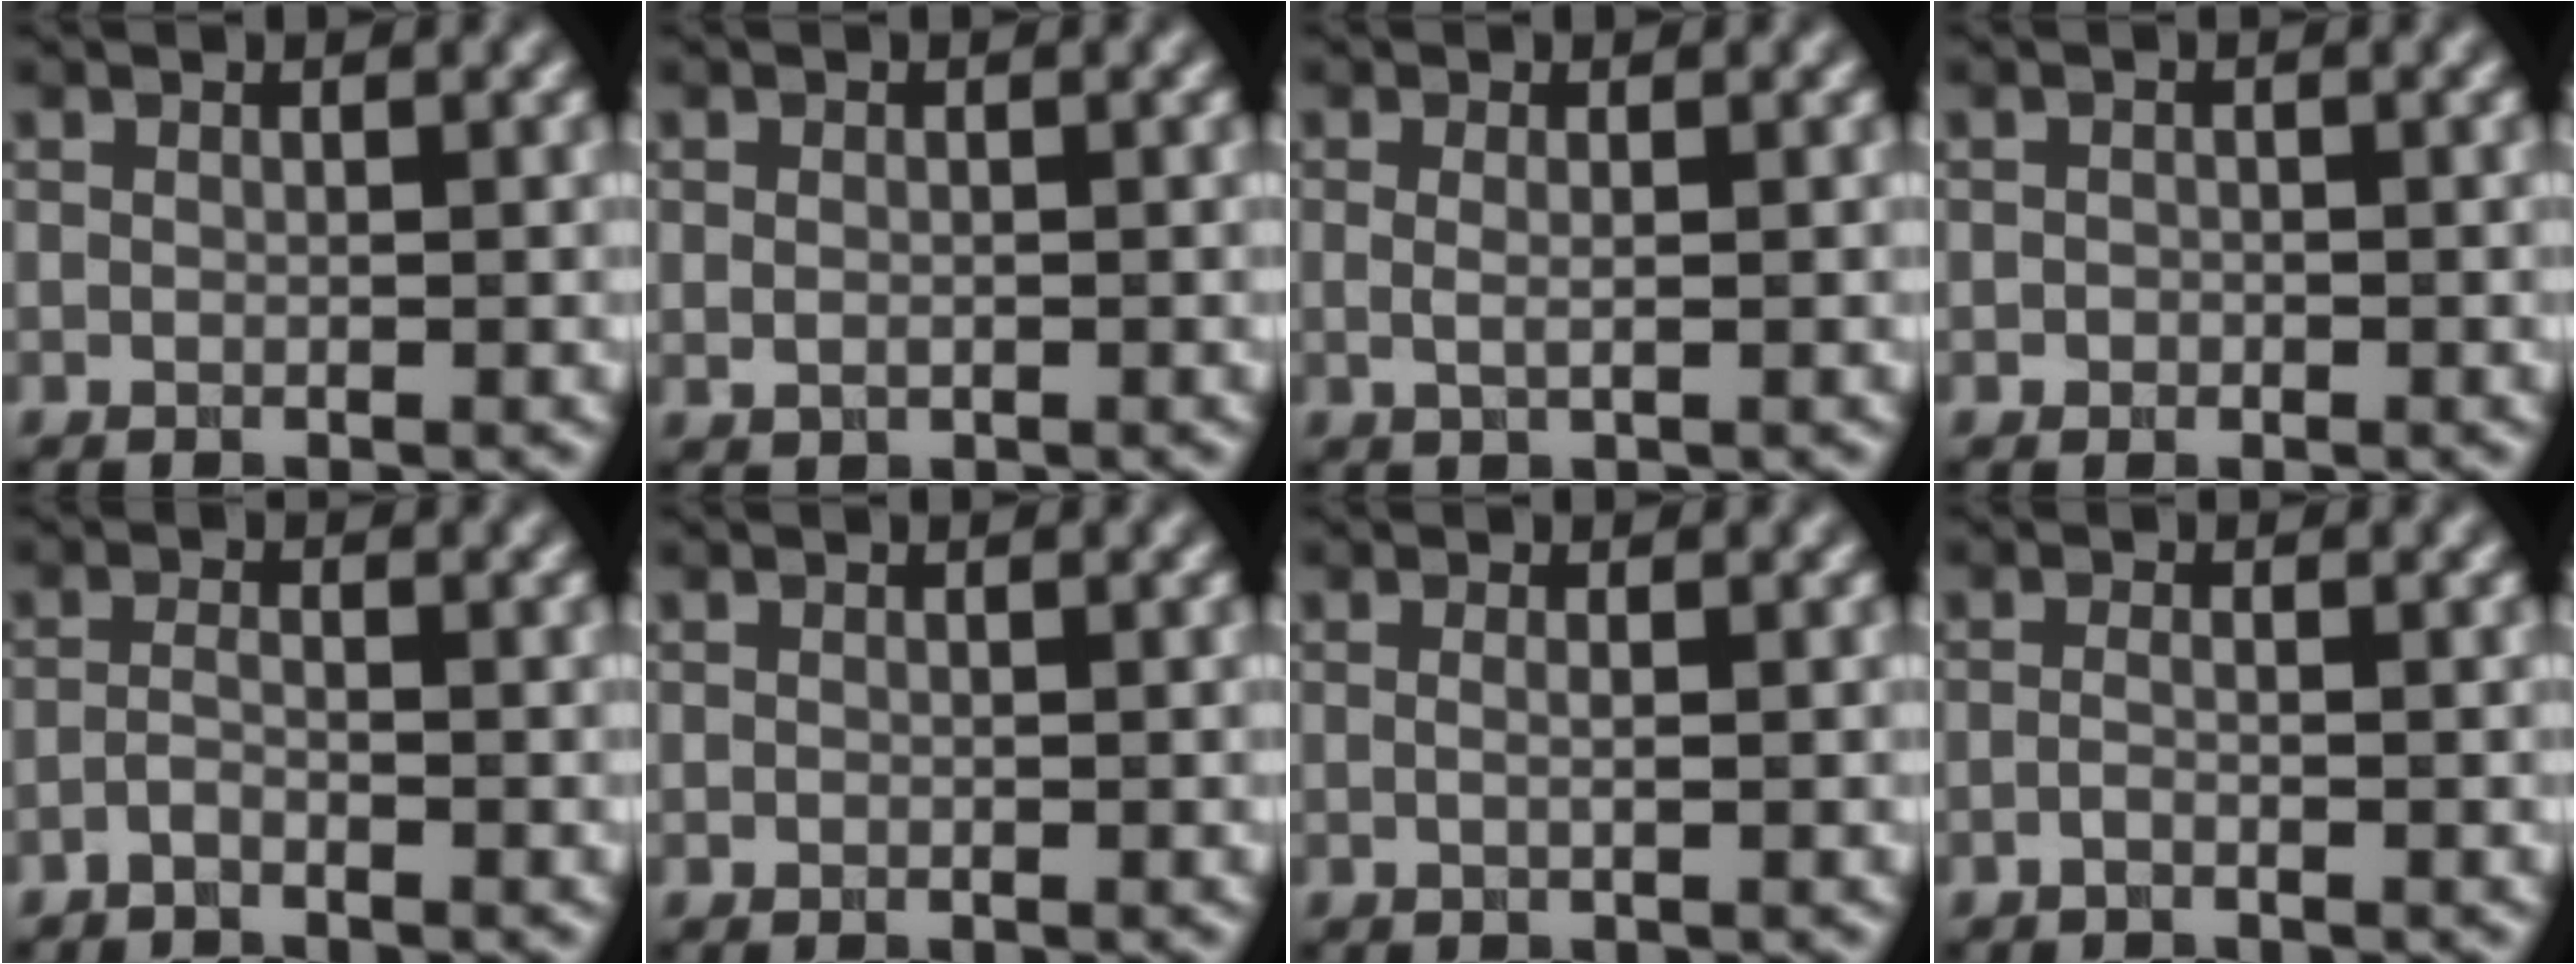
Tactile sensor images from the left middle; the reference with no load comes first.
{"total": 0.9, "force": [0.0, 0.7, 0.6], "torque": [-0.012, -0.002, 0.000]}
{"total": 1.1, "force": [0.1, 0.3, 1.0], "torque": [-0.021, -0.004, -0.002]}
{"total": 0.6, "force": [-0.2, 0.6, 0.2], "torque": [0.000, -0.004, -0.005]}
{"total": 1.2, "force": [-0.9, 0.2, 0.6], "torque": [-0.014, 0.002, -0.022]}
{"total": 0.0}
{"total": 1.0, "force": [0.1, 0.3, 0.9], "torque": [-0.011, -0.008, -0.005]}
{"total": 0.9, "force": [-0.6, 0.2, 0.6], "torque": [-0.014, -0.001, -0.013]}